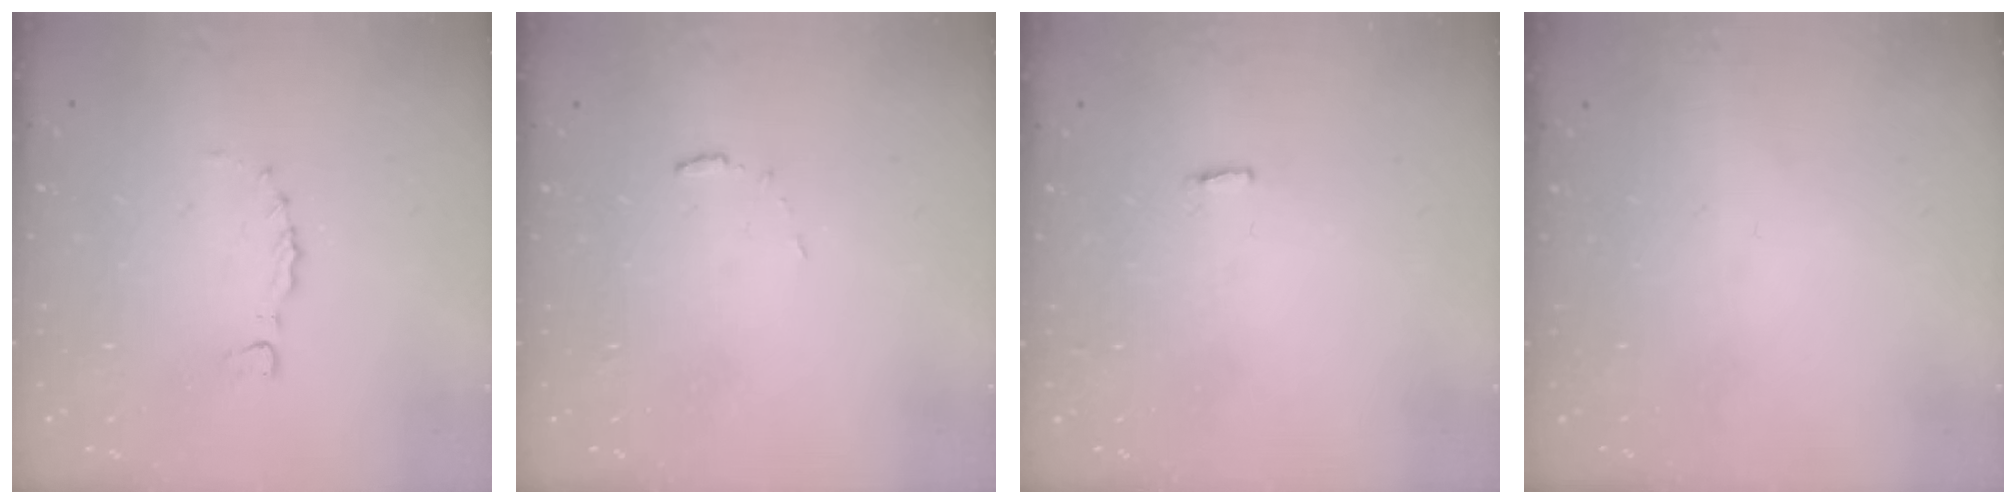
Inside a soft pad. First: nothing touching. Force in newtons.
{"total": 4.9, "press": 4.9, "slide": 0.4}
{"total": 3.0, "press": 2.9, "slide": 0.5}
{"total": 0.0}